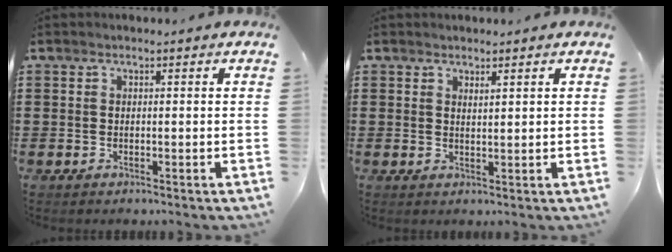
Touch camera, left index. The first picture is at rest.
{"total": 1.4, "force": [1.2, 0.1, 0.6], "torque": [-0.012, 0.000, 0.023]}